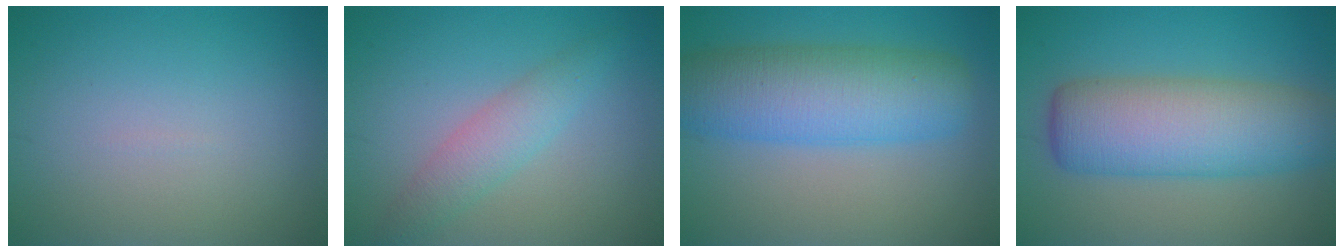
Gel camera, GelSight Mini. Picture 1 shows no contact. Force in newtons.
{"total": 2.9, "press": 2.9, "slide": 0.1}
{"total": 8.4, "press": 8.4, "slide": 0.2}
{"total": 8.7, "press": 8.7, "slide": 0.3}